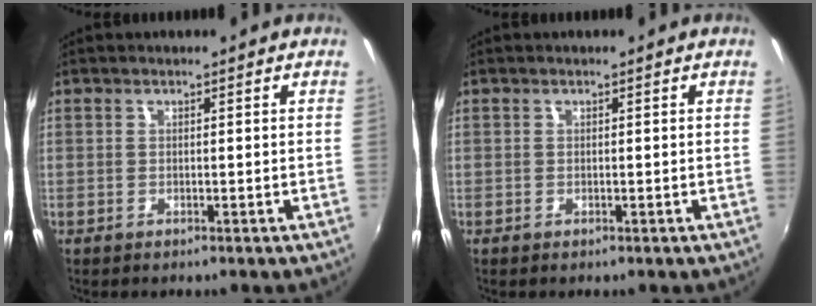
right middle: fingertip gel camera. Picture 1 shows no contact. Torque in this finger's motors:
{"motor_torque": [0.03, -0.09, -0.02, 0.01]}